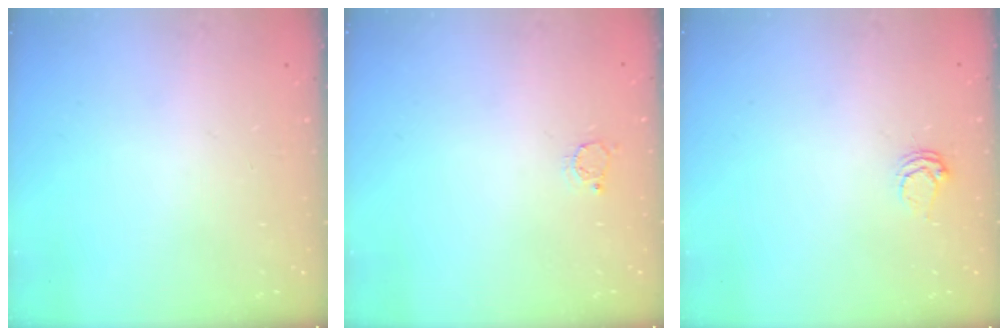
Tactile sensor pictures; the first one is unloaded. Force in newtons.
{"total": 2.8, "press": 2.8, "slide": 0.3}
{"total": 3.6, "press": 3.6, "slide": 0.5}